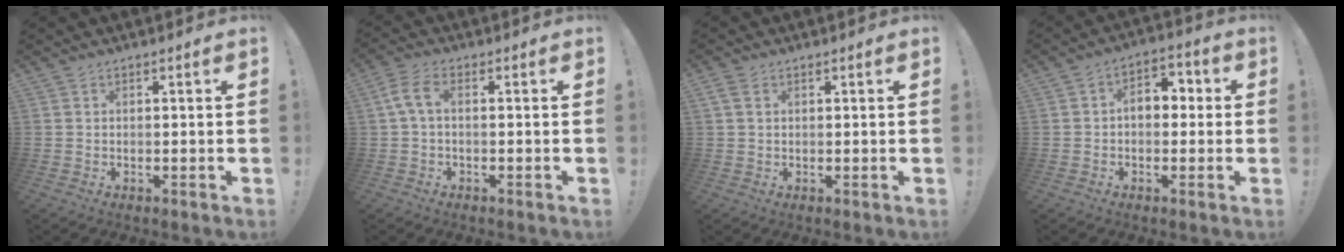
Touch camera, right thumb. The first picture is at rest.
{"total": 5.5, "force": [0.8, 2.6, 4.8], "torque": [-0.108, 0.001, 0.017]}
{"total": 2.8, "force": [1.1, 1.7, 1.9], "torque": [-0.035, 0.003, 0.021]}
{"total": 7.5, "force": [0.6, 5.0, 5.6], "torque": [-0.085, 0.011, 0.010]}